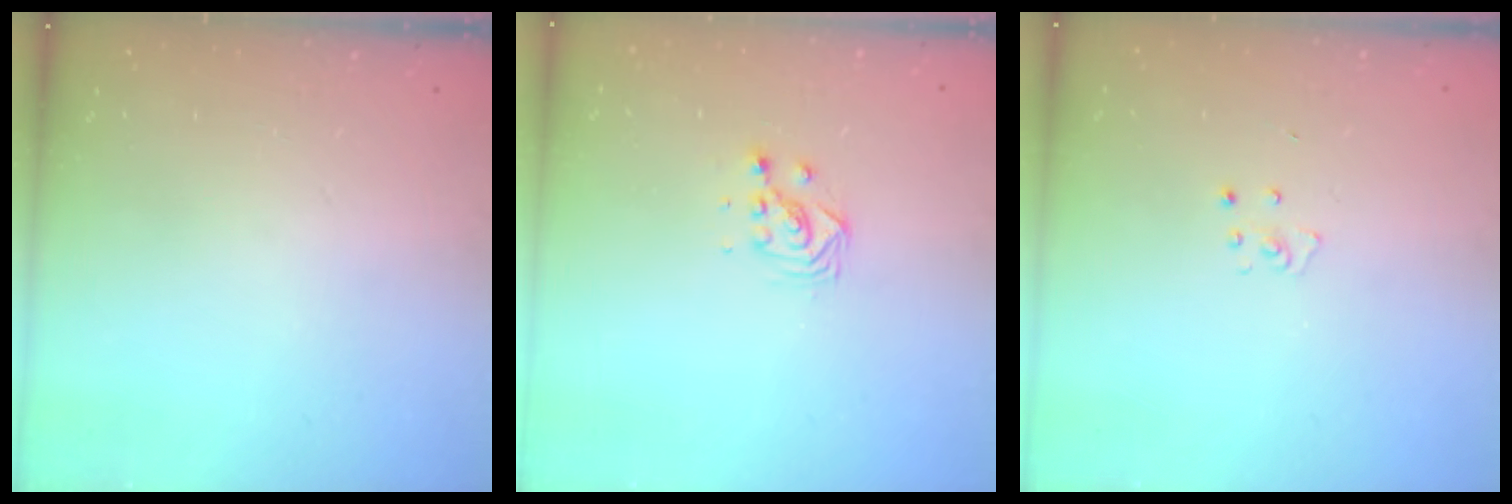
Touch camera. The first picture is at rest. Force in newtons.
{"total": 3.4, "press": 3.4, "slide": 0.2}
{"total": 2.6, "press": 2.6, "slide": 0.2}